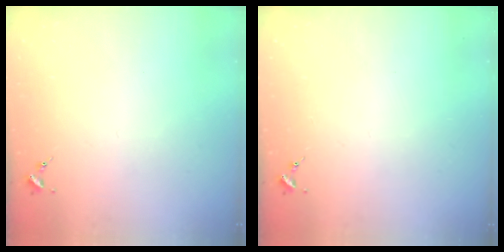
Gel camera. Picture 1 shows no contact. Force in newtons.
{"total": 0.0}